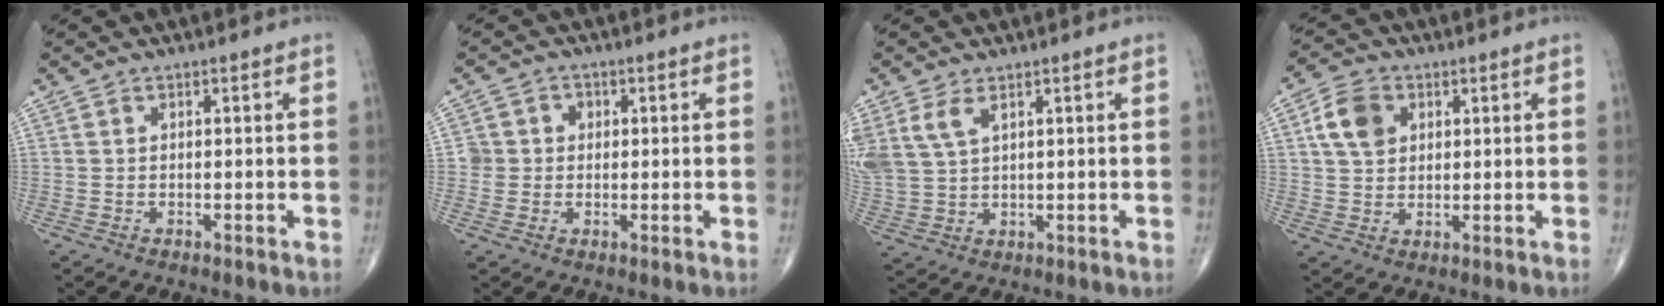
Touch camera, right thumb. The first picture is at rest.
{"total": 4.0, "force": [0.7, 3.9, 0.6], "torque": [0.022, 0.005, 0.007]}
{"total": 6.9, "force": [3.5, 3.7, 4.7], "torque": [-0.111, -0.002, 0.083]}
{"total": 7.0, "force": [2.3, 5.2, 4.2], "torque": [-0.062, 0.000, 0.039]}